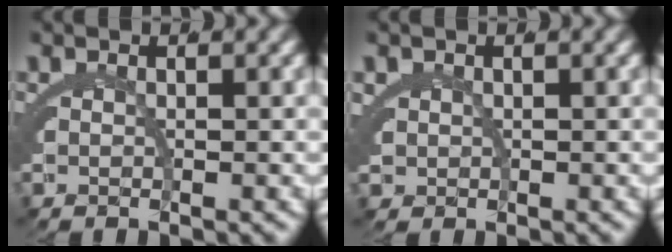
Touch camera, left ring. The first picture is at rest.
{"total": 2.0, "force": [0.3, 1.8, 0.7], "torque": [-0.029, -0.012, 0.012]}